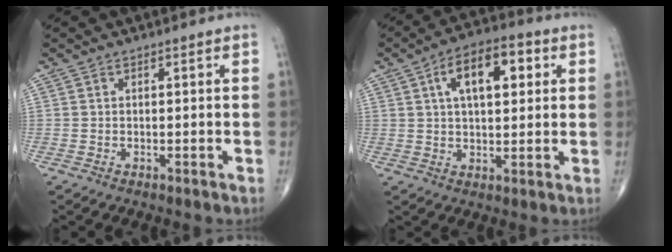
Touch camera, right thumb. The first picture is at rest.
{"total": 11.8, "force": [3.6, 5.9, 9.6], "torque": [-0.136, 0.012, 0.052]}